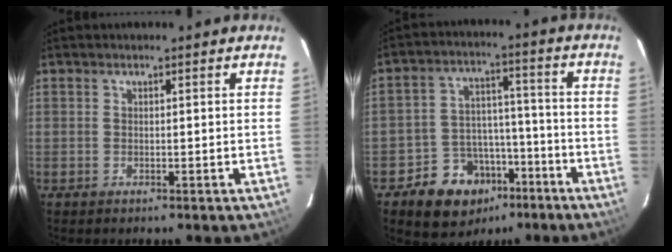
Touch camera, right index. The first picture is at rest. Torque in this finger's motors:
{"motor_torque": [0.67, -0.81, 0.25, 0.03]}